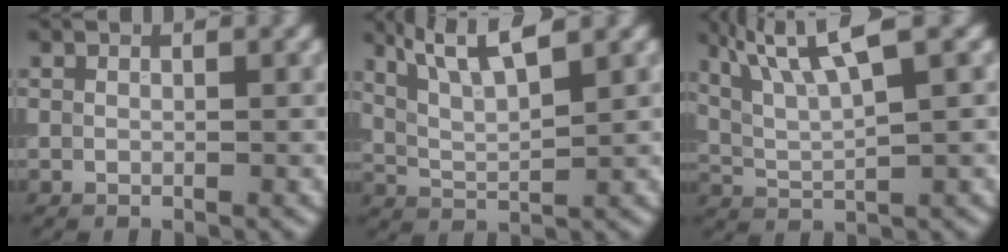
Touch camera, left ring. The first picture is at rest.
{"total": 4.9, "force": [3.1, 1.1, 3.7], "torque": [-0.072, 0.010, 0.062]}
{"total": 6.2, "force": [3.1, 1.2, 5.2], "torque": [-0.091, 0.011, 0.061]}